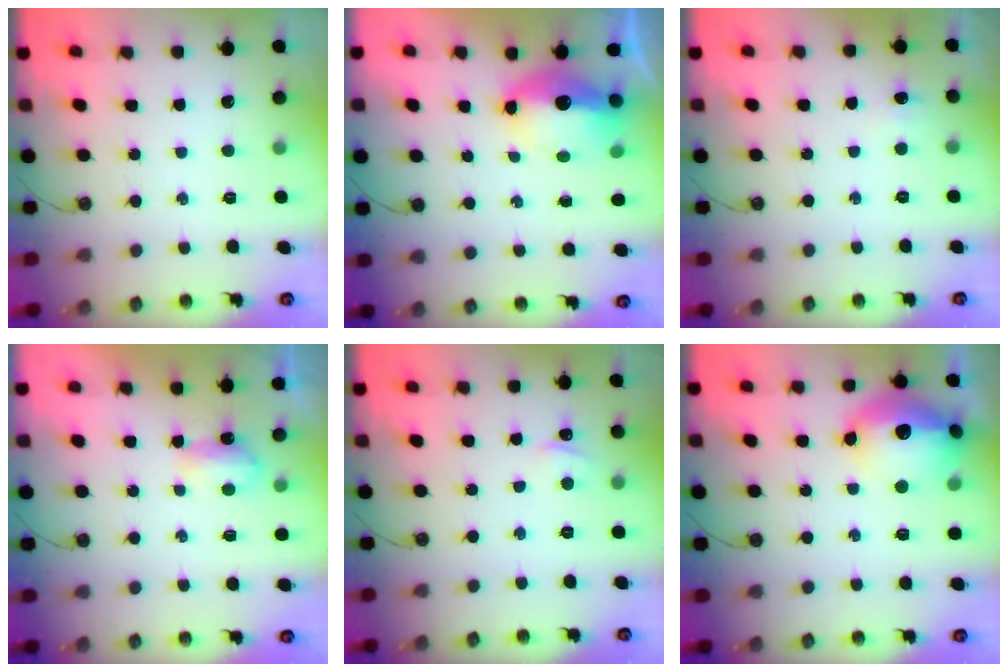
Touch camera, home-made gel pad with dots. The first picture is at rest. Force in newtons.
{"total": 12.1, "press": 12.0, "slide": 1.6}
{"total": 2.3, "press": 2.0, "slide": 1.0}
{"total": 3.8, "press": 3.8, "slide": 0.5}
{"total": 1.6, "press": 1.5, "slide": 0.2}
{"total": 19.2, "press": 19.1, "slide": 1.5}